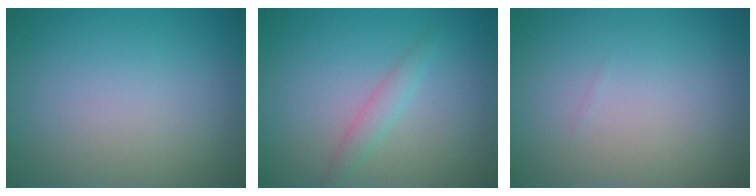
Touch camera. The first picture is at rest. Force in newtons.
{"total": 1.5, "press": 1.5, "slide": 0.1}
{"total": 0.0}